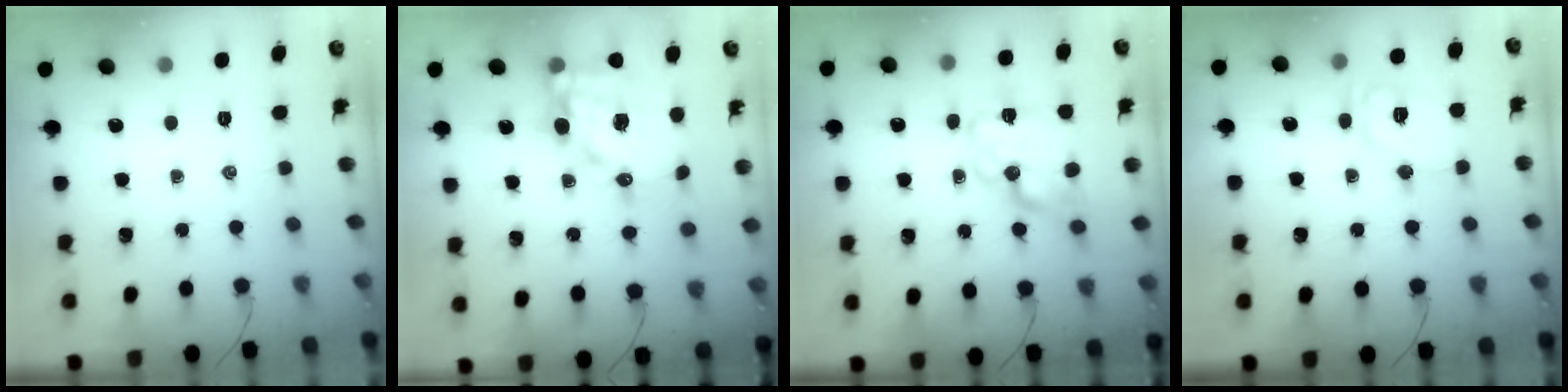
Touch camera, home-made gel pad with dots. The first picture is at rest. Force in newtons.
{"total": 17.4, "press": 17.0, "slide": 4.0}
{"total": 14.2, "press": 14.2, "slide": 0.4}
{"total": 10.8, "press": 10.6, "slide": 1.5}